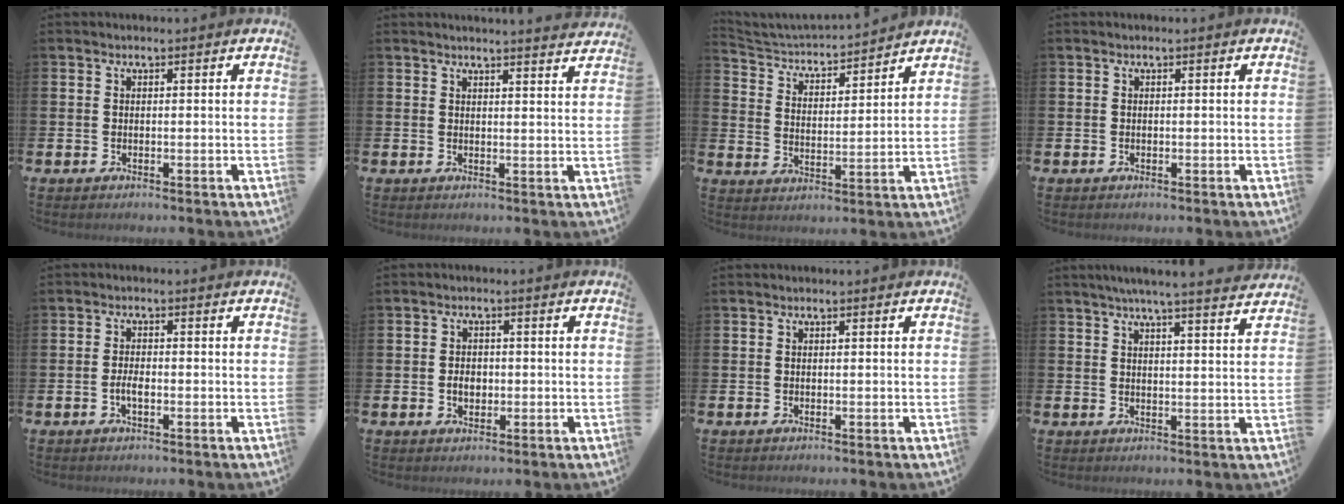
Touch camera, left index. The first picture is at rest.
{"total": 2.8, "force": [2.8, -0.4, -0.2], "torque": [0.010, -0.021, 0.048]}
{"total": 4.0, "force": [3.9, 0.8, 0.5], "torque": [-0.036, -0.036, 0.061]}
{"total": 0.0}
{"total": 2.0, "force": [-0.6, 0.9, 1.7], "torque": [-0.030, 0.001, -0.013]}
{"total": 2.5, "force": [-0.3, 1.9, 1.6], "torque": [-0.013, -0.001, -0.013]}
{"total": 0.0}
{"total": 5.2, "force": [4.9, -0.6, 1.7], "torque": [-0.034, -0.025, 0.084]}